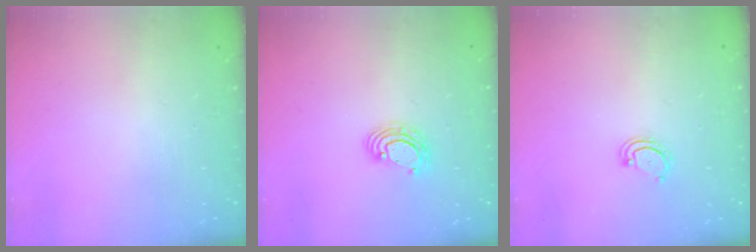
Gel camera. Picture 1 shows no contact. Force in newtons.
{"total": 5.1, "press": 5.1, "slide": 0.4}
{"total": 2.5, "press": 2.5, "slide": 0.2}